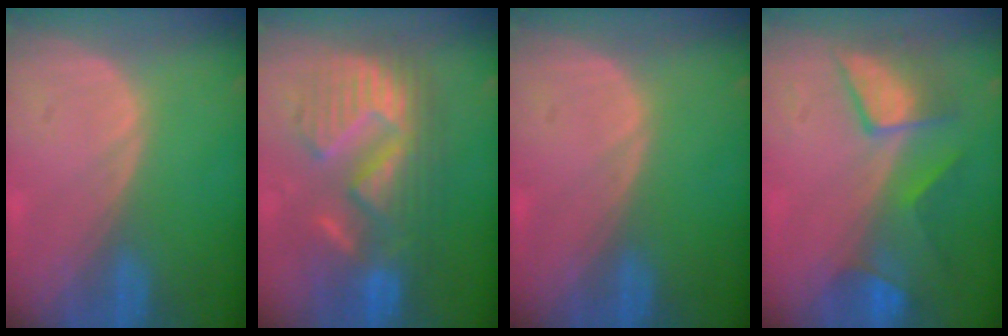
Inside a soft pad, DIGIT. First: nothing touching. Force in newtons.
{"total": 11.5, "press": 11.4, "slide": 1.0}
{"total": 0.0}
{"total": 7.5, "press": 7.2, "slide": 2.0}